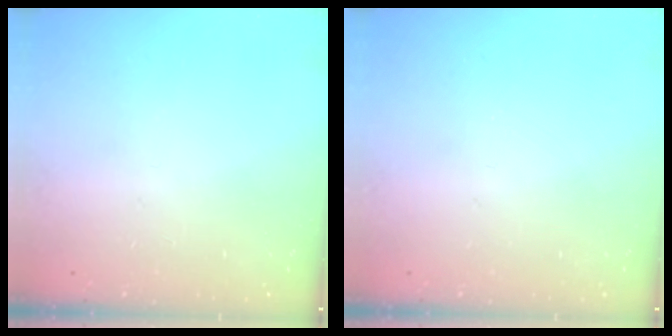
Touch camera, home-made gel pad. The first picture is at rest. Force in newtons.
{"total": 0.0}